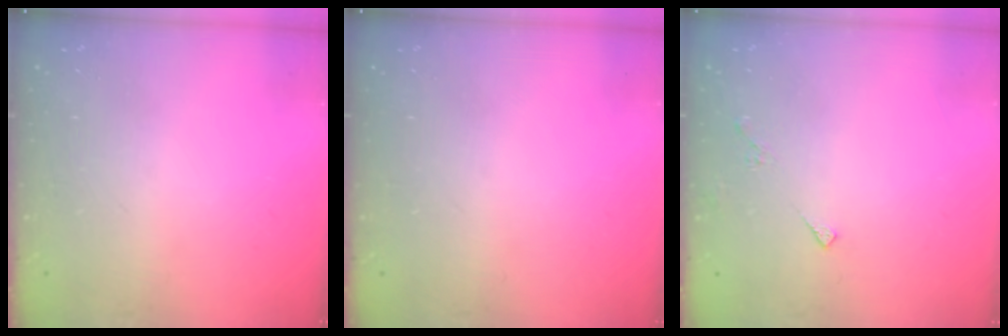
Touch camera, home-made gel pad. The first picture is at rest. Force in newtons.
{"total": 0.0}
{"total": 2.5, "press": 2.4, "slide": 0.5}